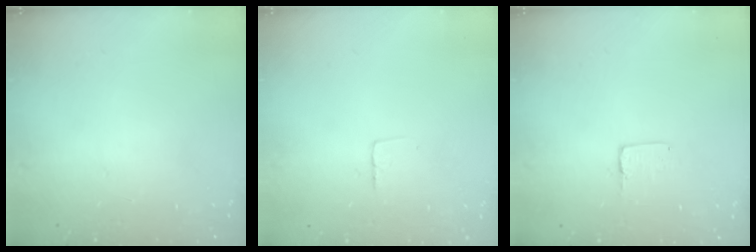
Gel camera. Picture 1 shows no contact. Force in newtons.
{"total": 2.9, "press": 2.9, "slide": 0.2}
{"total": 2.0, "press": 2.0, "slide": 0.0}